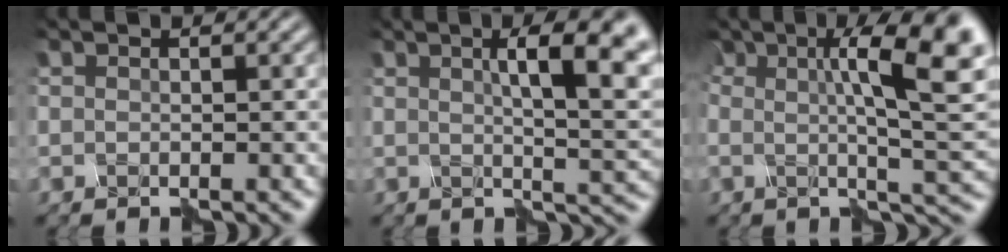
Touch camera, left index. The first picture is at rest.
{"total": 9.6, "force": [2.9, 3.2, 8.6], "torque": [-0.078, 0.023, 0.040]}
{"total": 9.4, "force": [2.7, 2.1, 8.7], "torque": [-0.113, 0.014, 0.047]}